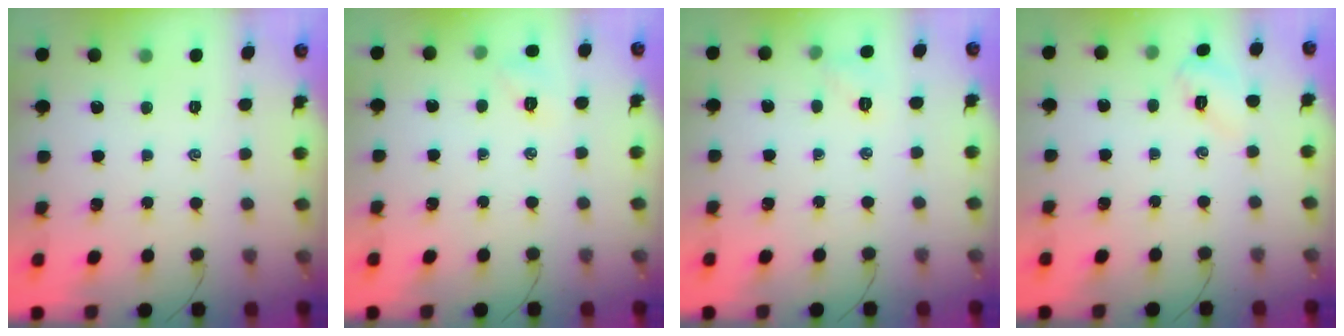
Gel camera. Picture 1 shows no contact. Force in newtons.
{"total": 5.5, "press": 5.3, "slide": 1.4}
{"total": 5.0, "press": 4.7, "slide": 1.4}
{"total": 3.5, "press": 3.4, "slide": 0.9}